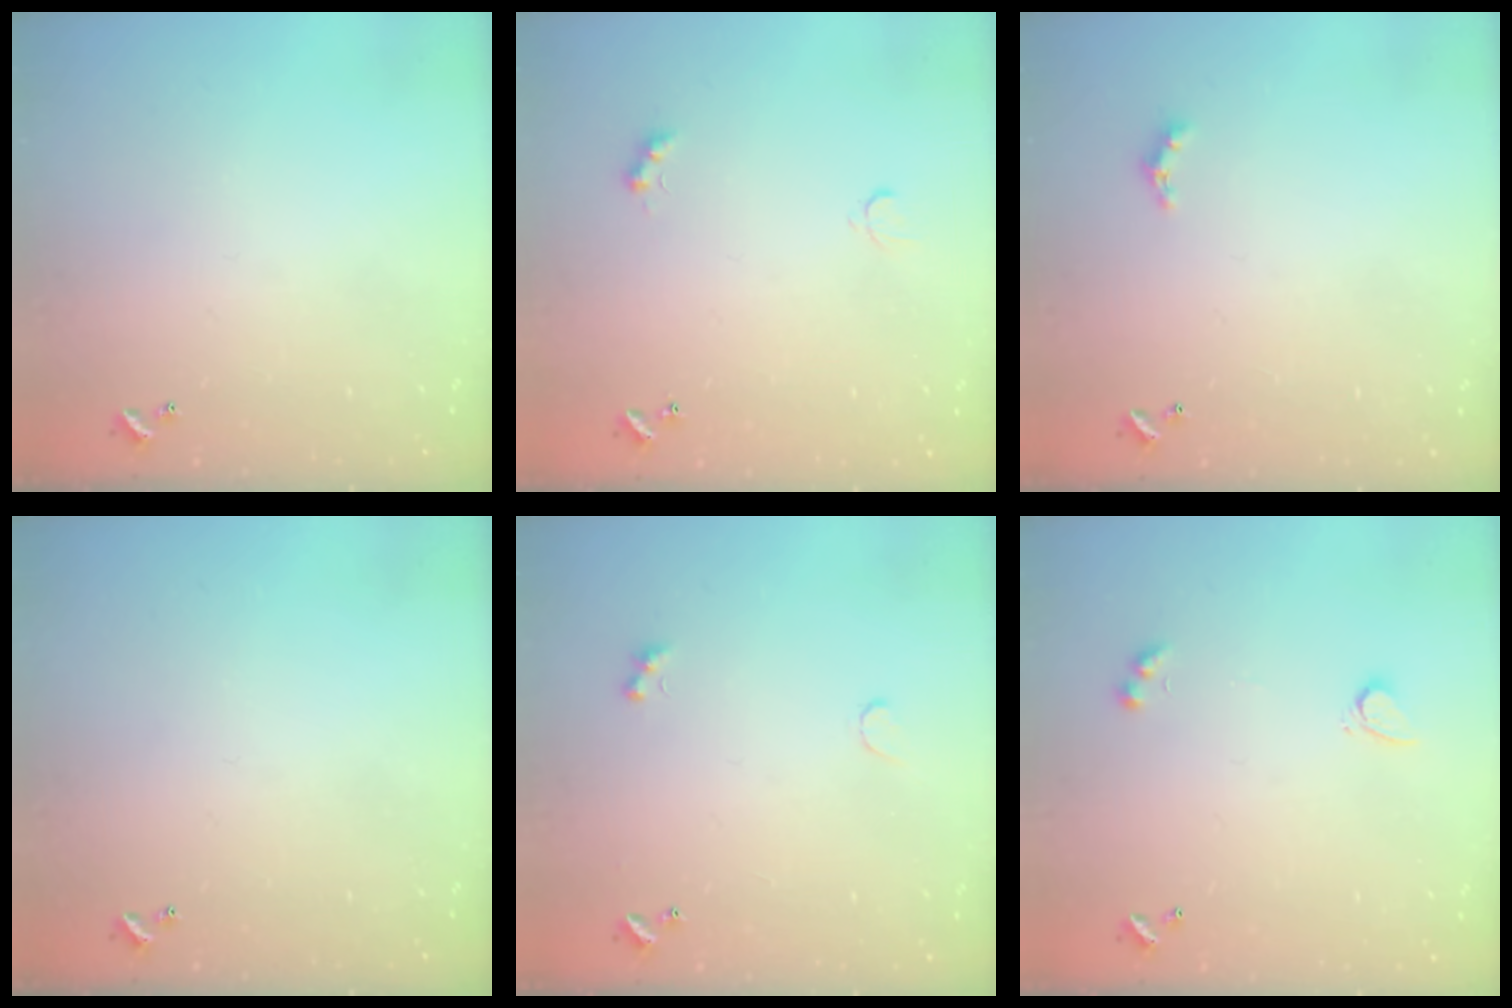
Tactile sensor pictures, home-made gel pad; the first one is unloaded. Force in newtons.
{"total": 1.7, "press": 1.5, "slide": 0.6}
{"total": 1.9, "press": 1.9, "slide": 0.6}
{"total": 0.0}
{"total": 1.4, "press": 1.3, "slide": 0.5}
{"total": 2.6, "press": 2.6, "slide": 0.5}